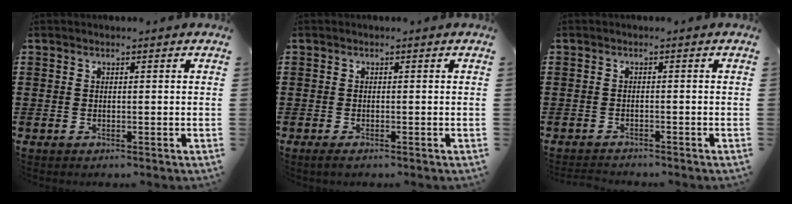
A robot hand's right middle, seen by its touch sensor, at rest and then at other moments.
{"total": 0.8, "force": [-0.6, 0.1, 0.6], "torque": [-0.012, -0.006, -0.010]}
{"total": 1.6, "force": [-1.6, 0.1, 0.0], "torque": [-0.007, -0.002, -0.033]}